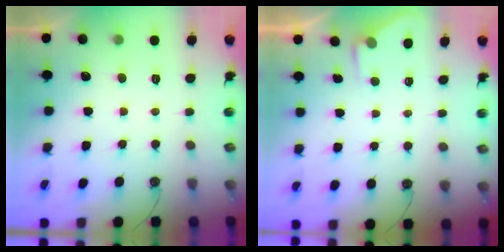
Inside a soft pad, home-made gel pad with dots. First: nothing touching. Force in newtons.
{"total": 2.4, "press": 2.4, "slide": 0.4}